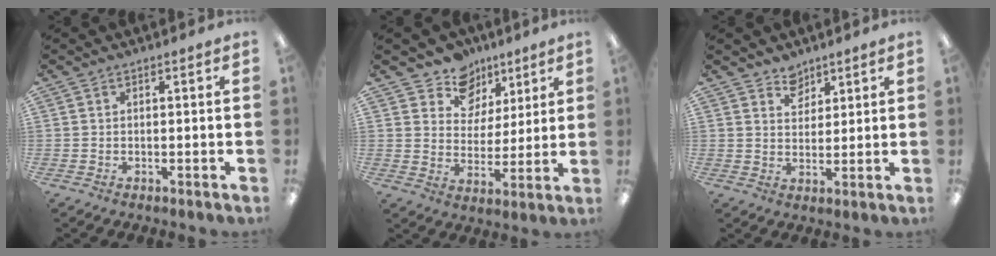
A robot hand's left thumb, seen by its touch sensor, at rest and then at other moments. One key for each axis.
{"total": 10.5, "fx": 7.4, "fy": 7.4, "fz": 1.5, "tx": -0.037, "ty": -0.053, "tz": 0.140}
{"total": 4.7, "fx": 3.9, "fy": 2.6, "fz": 0.4, "tx": 0.003, "ty": -0.025, "tz": 0.071}